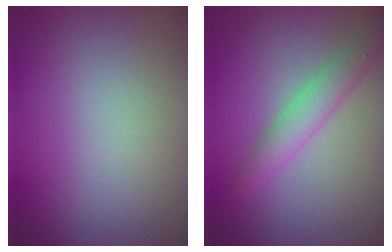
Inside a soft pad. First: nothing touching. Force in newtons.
{"total": 2.8, "press": 2.8, "slide": 0.0}